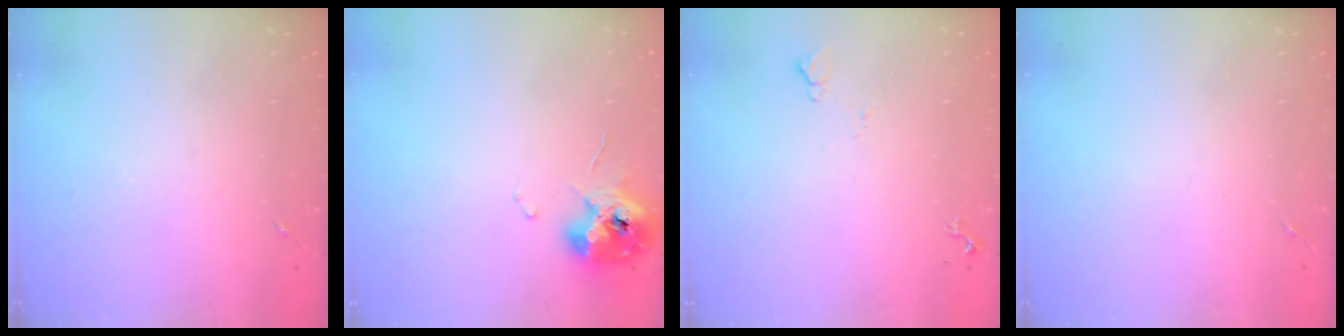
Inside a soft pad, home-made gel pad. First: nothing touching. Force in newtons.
{"total": 11.0, "press": 11.0, "slide": 1.1}
{"total": 5.1, "press": 5.1, "slide": 0.7}
{"total": 0.0}